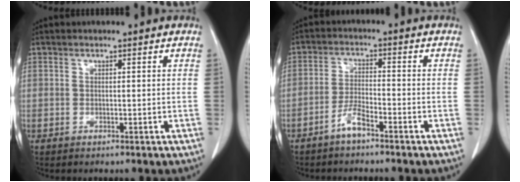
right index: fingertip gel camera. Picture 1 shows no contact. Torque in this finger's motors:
{"motor_torque": [0.57, -0.14, 0.07, 0.02]}